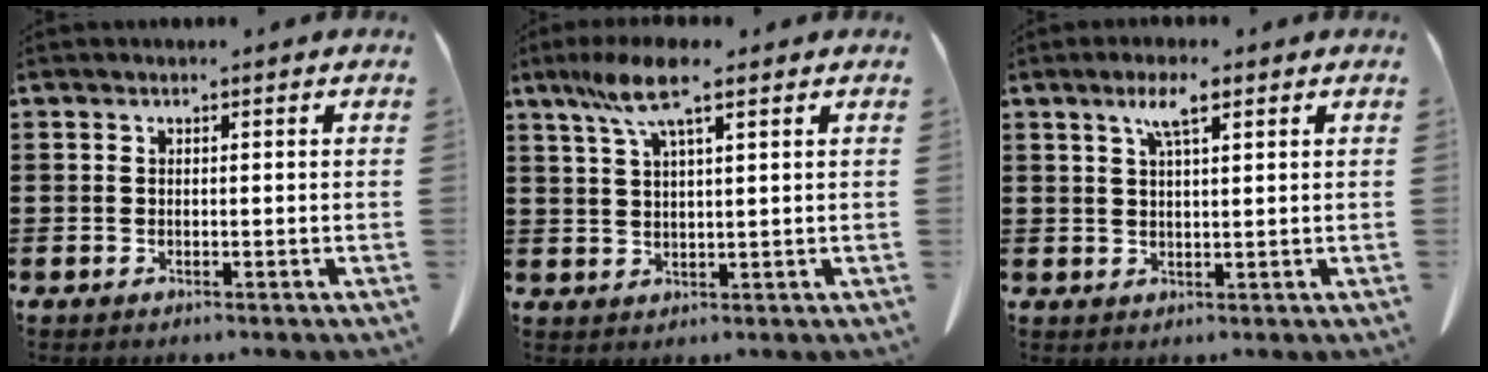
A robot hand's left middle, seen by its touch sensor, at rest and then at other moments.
{"total": 7.1, "force": [4.4, 1.0, 5.5], "torque": [-0.117, 0.001, 0.076]}
{"total": 4.4, "force": [2.5, 0.9, 3.5], "torque": [-0.074, 0.010, 0.042]}